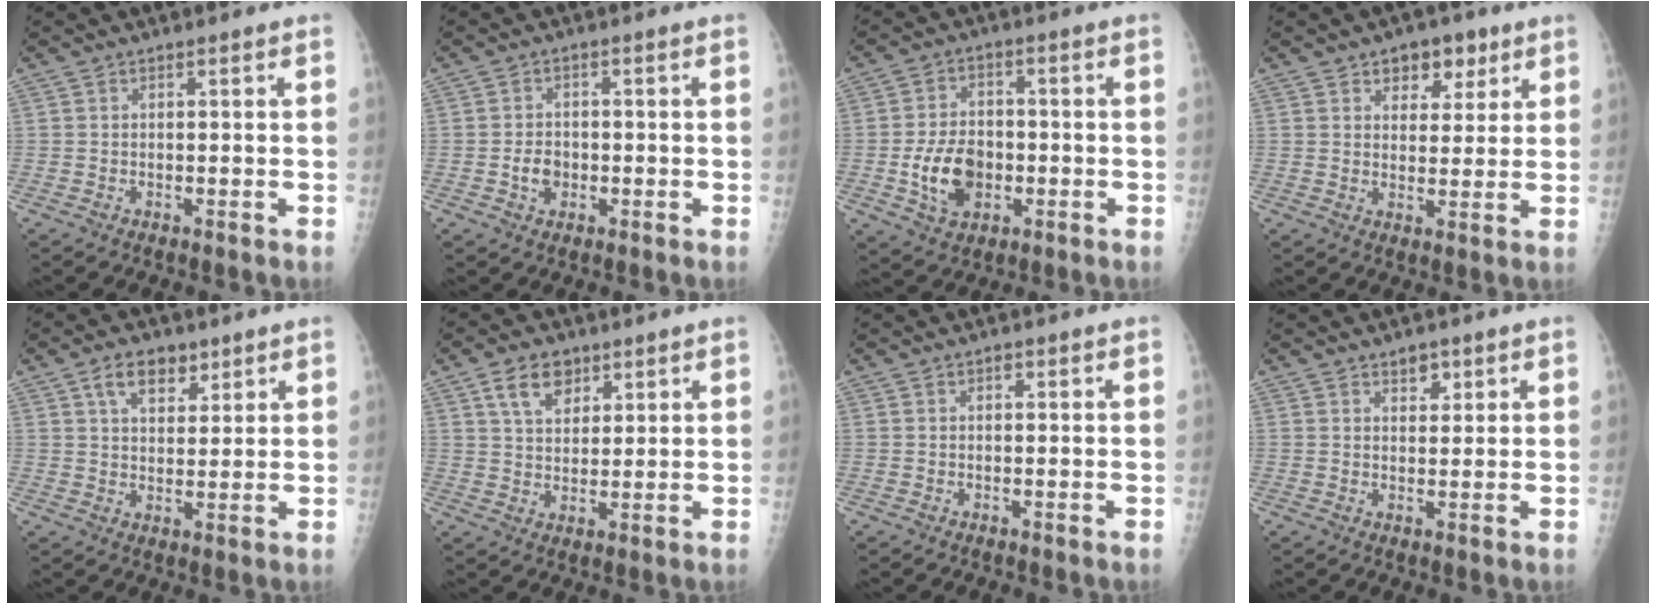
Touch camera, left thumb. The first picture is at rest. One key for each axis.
{"total": 3.5, "fx": -1.0, "fy": 2.7, "fz": 1.9, "tx": -0.020, "ty": 0.008, "tz": -0.017}
{"total": 9.9, "fx": -2.3, "fy": 7.0, "fz": 6.6, "tx": -0.095, "ty": 0.012, "tz": -0.036}
{"total": 6.6, "fx": 3.7, "fy": 4.4, "fz": 3.2, "tx": -0.009, "ty": -0.014, "tz": 0.050}
{"total": 6.8, "fx": 3.9, "fy": 4.0, "fz": 3.9, "tx": -0.042, "ty": -0.018, "tz": 0.066}
{"total": 7.0, "fx": 3.8, "fy": 4.5, "fz": 3.8, "tx": -0.047, "ty": -0.019, "tz": 0.068}
{"total": 0.5, "fx": 0.2, "fy": 0.4, "fz": 0.3, "tx": 0.000, "ty": 0.001, "tz": 0.002}
{"total": 2.7, "fx": 1.7, "fy": 1.7, "fz": 1.3, "tx": -0.002, "ty": -0.010, "tz": 0.028}